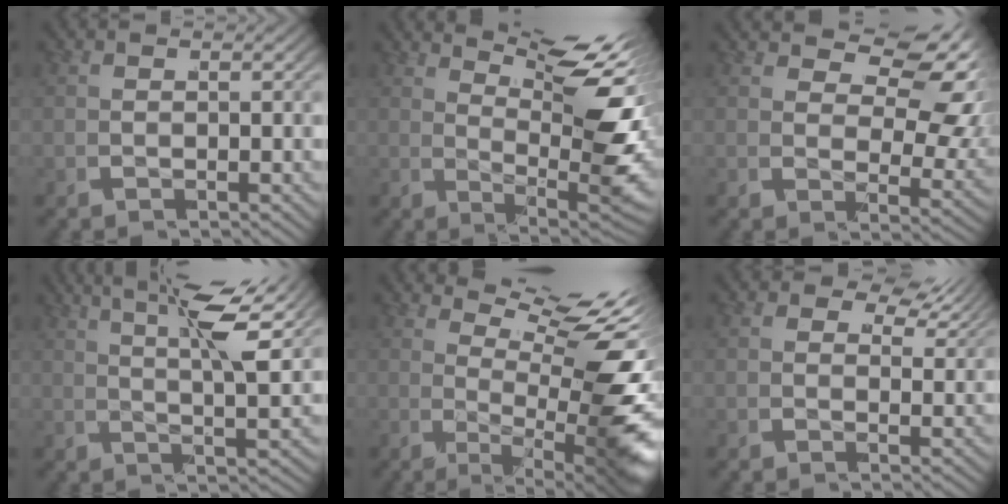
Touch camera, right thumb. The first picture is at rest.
{"total": 11.9, "force": [3.6, 4.4, 10.4], "torque": [-0.147, -0.008, 0.065]}
{"total": 8.1, "force": [4.5, 3.9, 5.4], "torque": [-0.062, 0.003, 0.065]}
{"total": 6.7, "force": [3.7, 1.8, 5.3], "torque": [-0.079, 0.007, 0.054]}
{"total": 12.3, "force": [1.9, 4.6, 11.2], "torque": [-0.156, -0.015, 0.040]}
{"total": 3.3, "force": [2.6, 1.5, 1.3], "torque": [-0.015, 0.005, 0.031]}